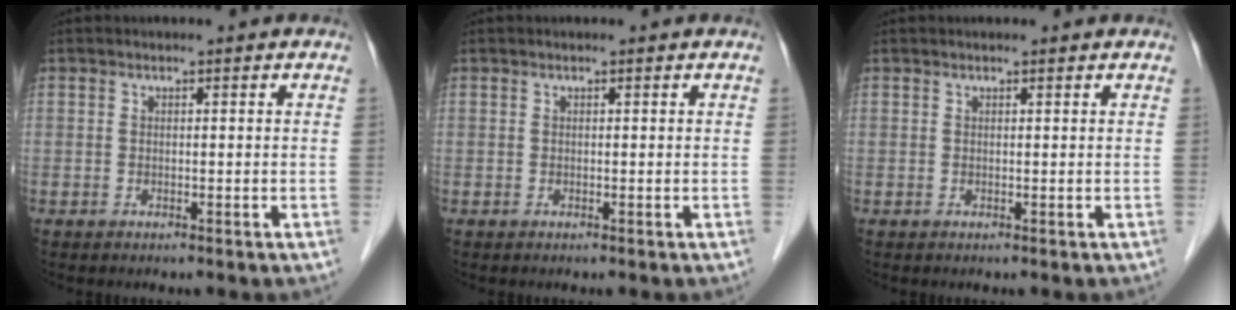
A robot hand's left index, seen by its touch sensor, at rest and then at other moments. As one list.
[{"total": 0.0}, {"total": 0.9, "force": [0.9, 0.1, 0.3], "torque": [-0.009, 0.013, 0.015]}]